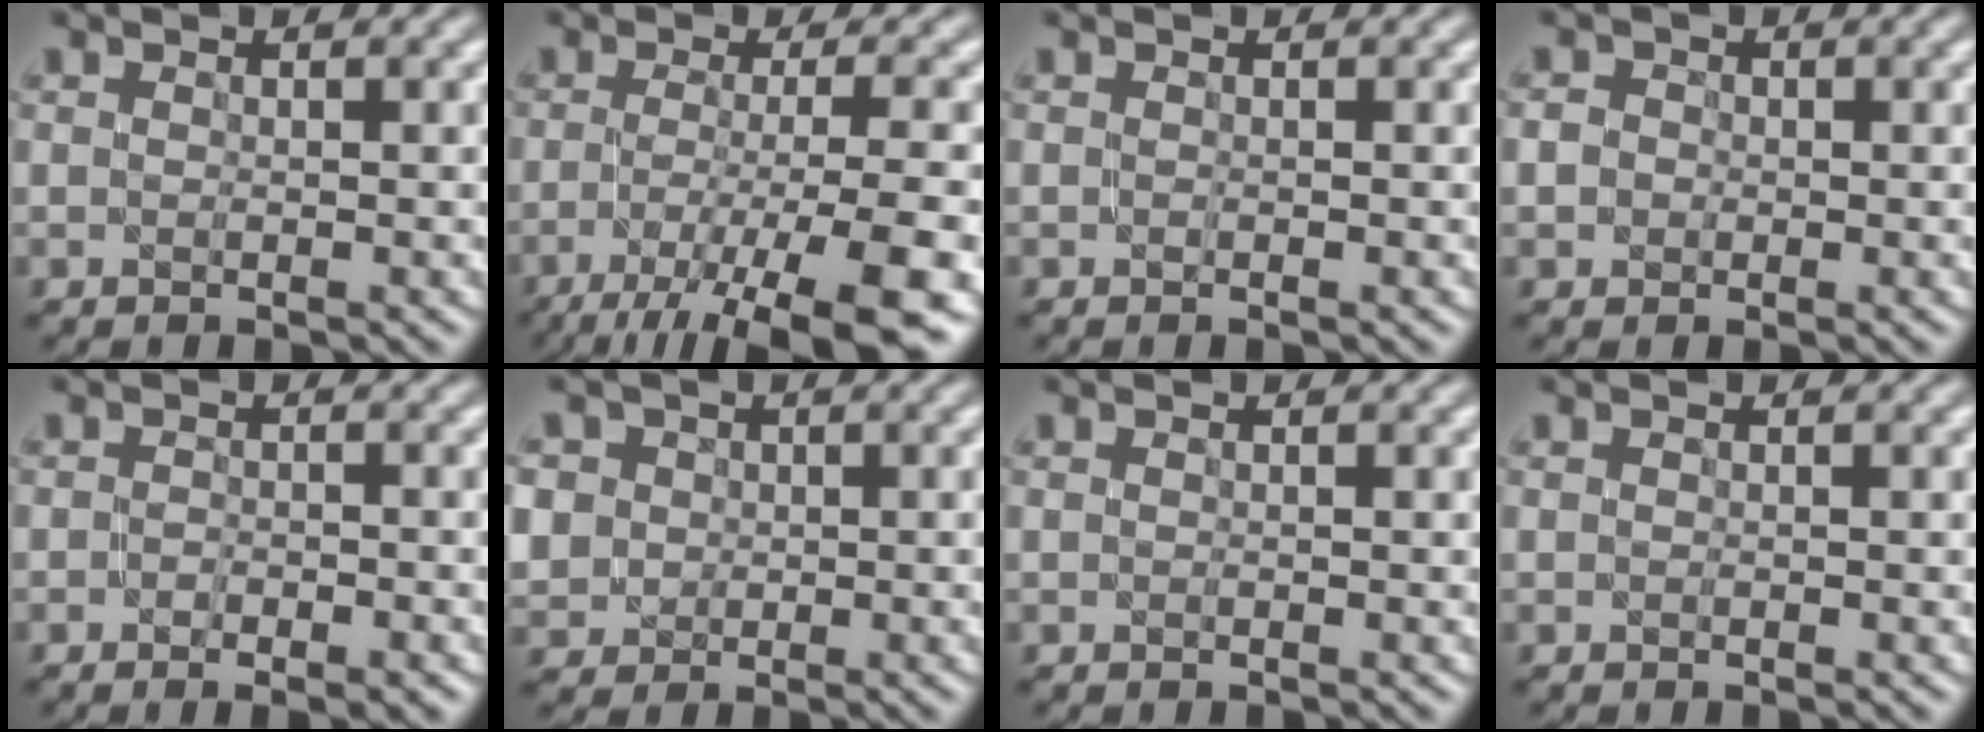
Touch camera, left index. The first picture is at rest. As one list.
[{"total": 10.5, "force": [-5.4, 2.4, 8.7], "torque": [-0.132, -0.018, -0.087]}, {"total": 0.0}, {"total": 1.7, "force": [0.2, 1.6, 0.7], "torque": [-0.004, 0.007, -0.004]}, {"total": 2.1, "force": [-1.1, 0.9, 1.6], "torque": [-0.018, -0.002, -0.014]}, {"total": 5.1, "force": [1.4, 4.5, 1.9], "torque": [-0.053, 0.019, 0.018]}, {"total": 0.0}, {"total": 0.0}]